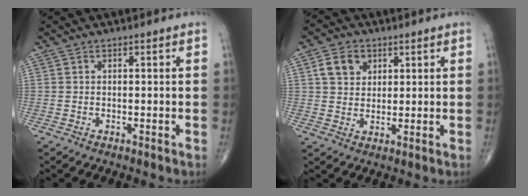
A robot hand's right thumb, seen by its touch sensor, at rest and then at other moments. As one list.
[{"total": 5.9, "force": [2.3, 4.7, 2.9], "torque": [-0.031, -0.004, 0.041]}]